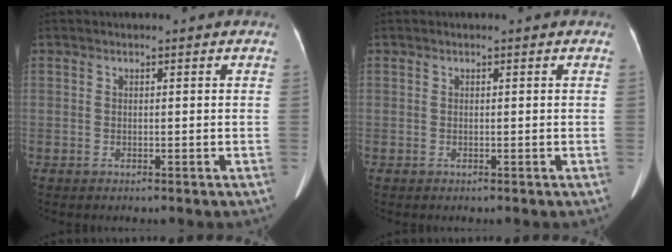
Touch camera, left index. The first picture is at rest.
{"total": 0.0}